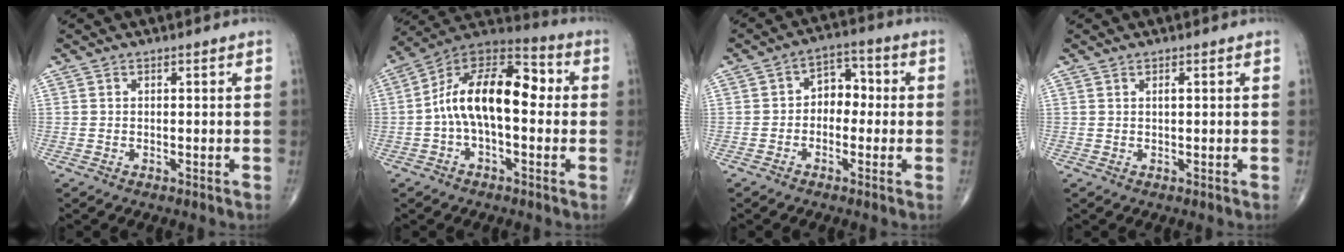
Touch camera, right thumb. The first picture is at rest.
{"total": 16.5, "force": [-0.1, 8.5, 14.1], "torque": [-0.221, 0.051, -0.015]}
{"total": 6.0, "force": [-0.5, 4.5, 4.0], "torque": [-0.020, 0.028, -0.023]}
{"total": 0.6, "force": [0.3, 0.2, 0.5], "torque": [-0.011, 0.001, 0.005]}